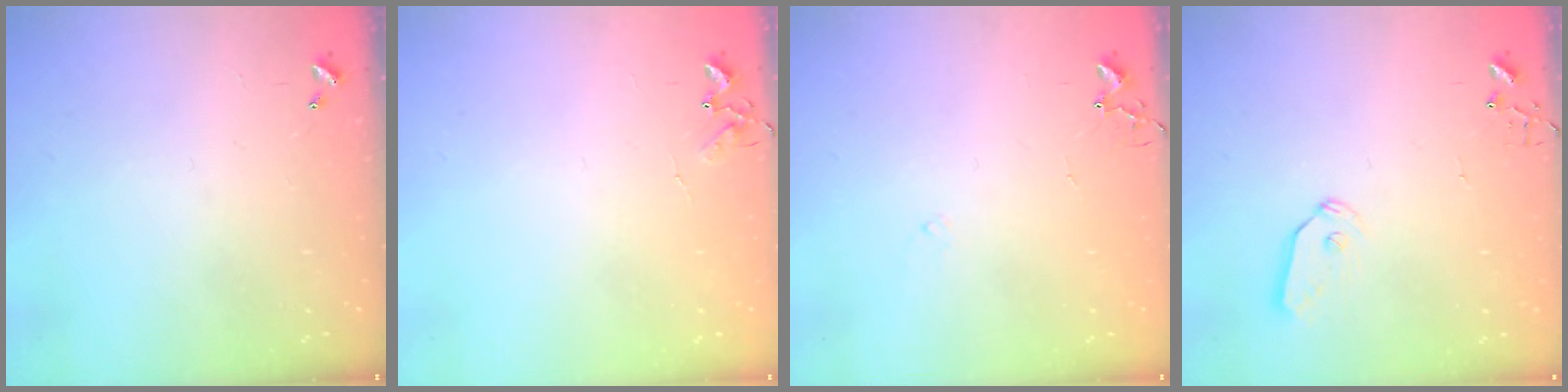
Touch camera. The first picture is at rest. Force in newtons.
{"total": 4.5, "press": 4.5, "slide": 0.5}
{"total": 6.5, "press": 6.5, "slide": 0.7}
{"total": 6.3, "press": 6.3, "slide": 0.1}